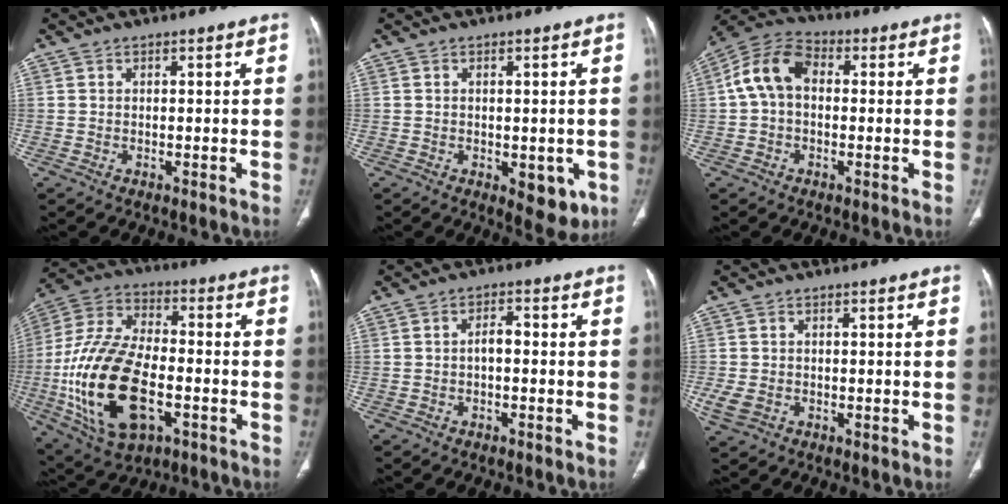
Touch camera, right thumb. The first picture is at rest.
{"total": 6.6, "force": [-1.9, 3.4, 5.3], "torque": [-0.045, -0.006, -0.014]}
{"total": 9.8, "force": [0.7, 6.8, 7.0], "torque": [-0.129, 0.031, 0.002]}
{"total": 23.4, "force": [-5.6, 12.6, 18.9], "torque": [-0.381, 0.015, -0.090]}
{"total": 2.5, "force": [-0.4, 1.2, 2.1], "torque": [-0.033, 0.011, -0.010]}
{"total": 3.5, "force": [-0.7, 2.7, 2.1], "torque": [-0.053, 0.001, -0.007]}